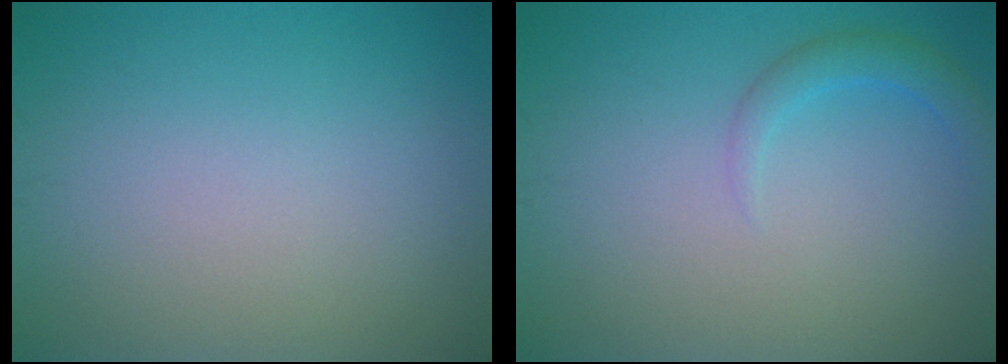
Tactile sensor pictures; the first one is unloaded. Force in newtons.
{"total": 1.8, "press": 1.8, "slide": 0.2}